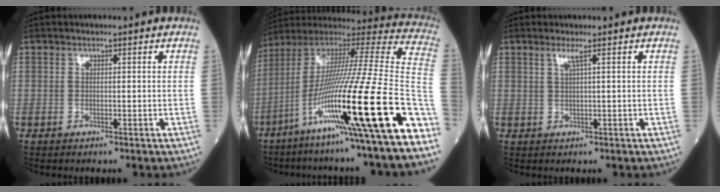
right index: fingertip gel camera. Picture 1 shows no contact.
{"total": 30.8, "force": [-13.9, 0.0, 27.4], "torque": [-0.408, -0.047, -0.249]}
{"total": 1.4, "force": [0.7, -0.5, 1.1], "torque": [-0.029, -0.003, 0.016]}